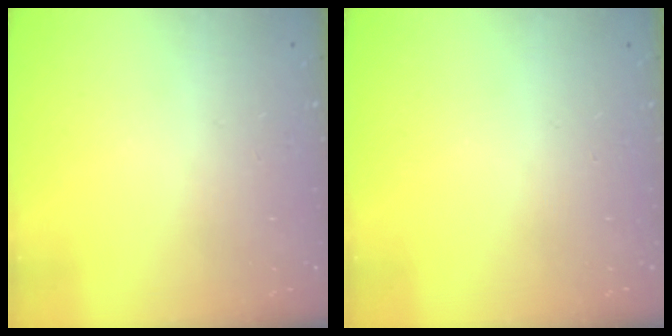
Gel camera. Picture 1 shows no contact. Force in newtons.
{"total": 0.0}